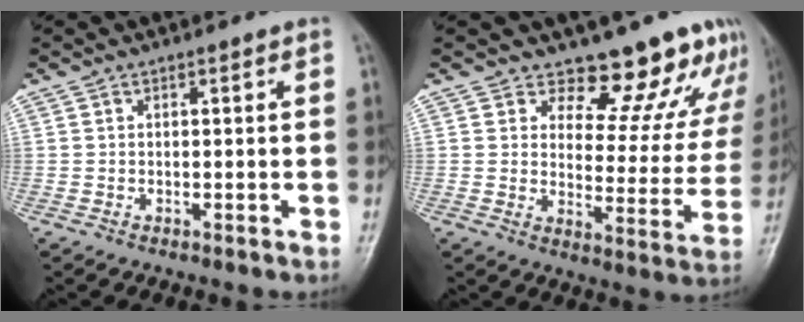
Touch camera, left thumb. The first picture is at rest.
{"total": 13.8, "force": [12.0, 5.6, 3.9], "torque": [0.002, -0.098, 0.140]}